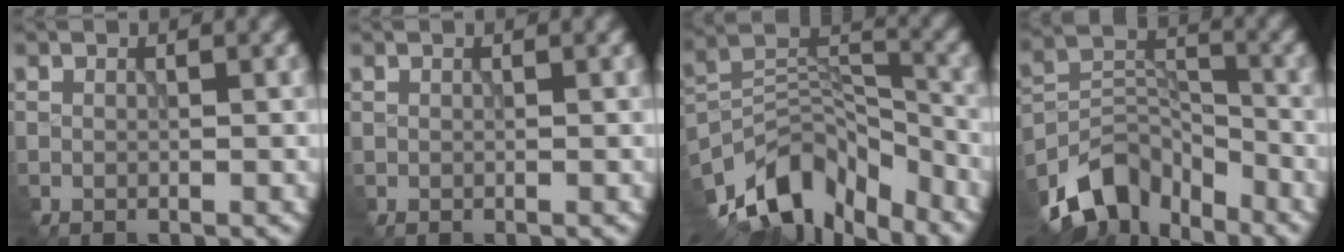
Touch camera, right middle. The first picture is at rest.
{"total": 0.0}
{"total": 9.7, "force": [-7.4, 4.4, 4.6], "torque": [-0.071, 0.002, -0.149]}
{"total": 7.8, "force": [-6.0, 4.1, 2.8], "torque": [-0.043, -0.005, -0.124]}